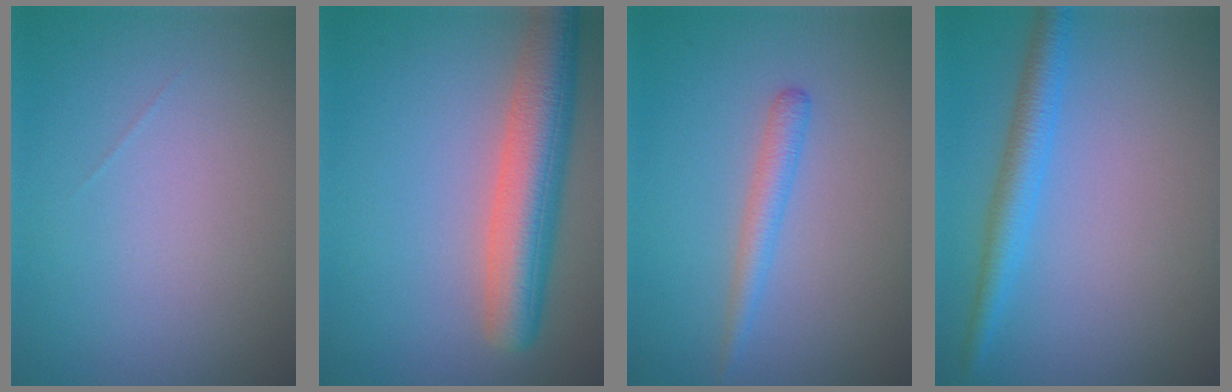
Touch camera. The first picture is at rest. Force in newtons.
{"total": 6.6, "press": 6.6, "slide": 0.3}
{"total": 1.8, "press": 1.8, "slide": 0.1}
{"total": 3.0, "press": 3.0, "slide": 0.0}